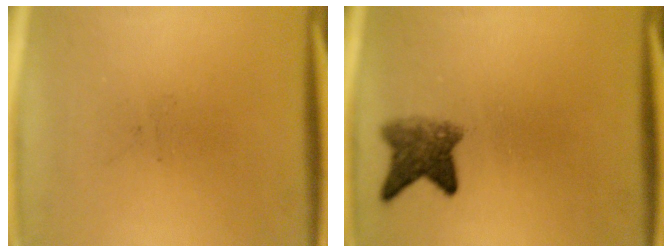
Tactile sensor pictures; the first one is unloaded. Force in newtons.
{"total": 4.5}